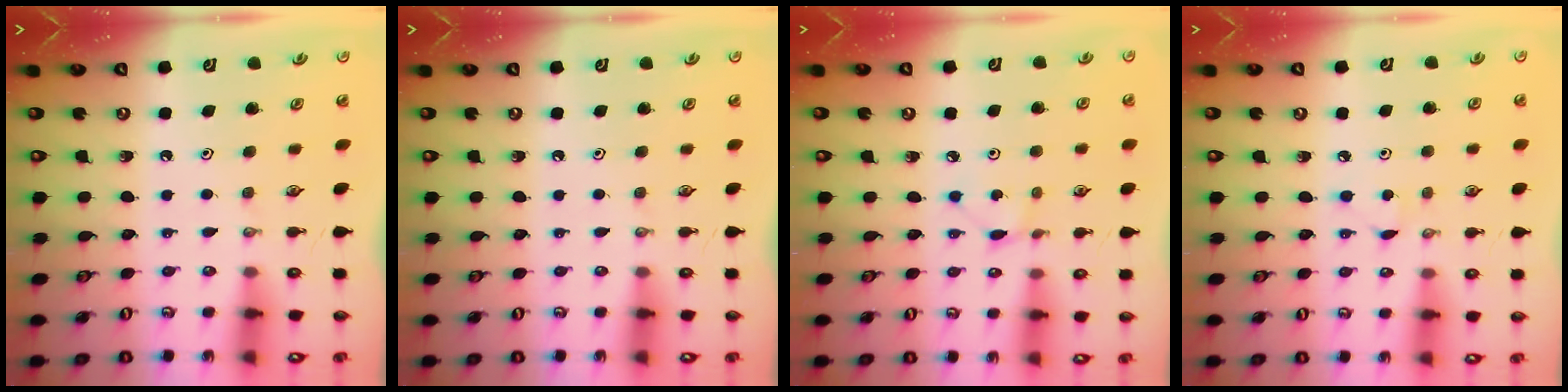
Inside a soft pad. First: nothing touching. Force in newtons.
{"total": 0.0}
{"total": 1.3, "press": 1.3, "slide": 0.1}
{"total": 2.9, "press": 2.8, "slide": 0.3}